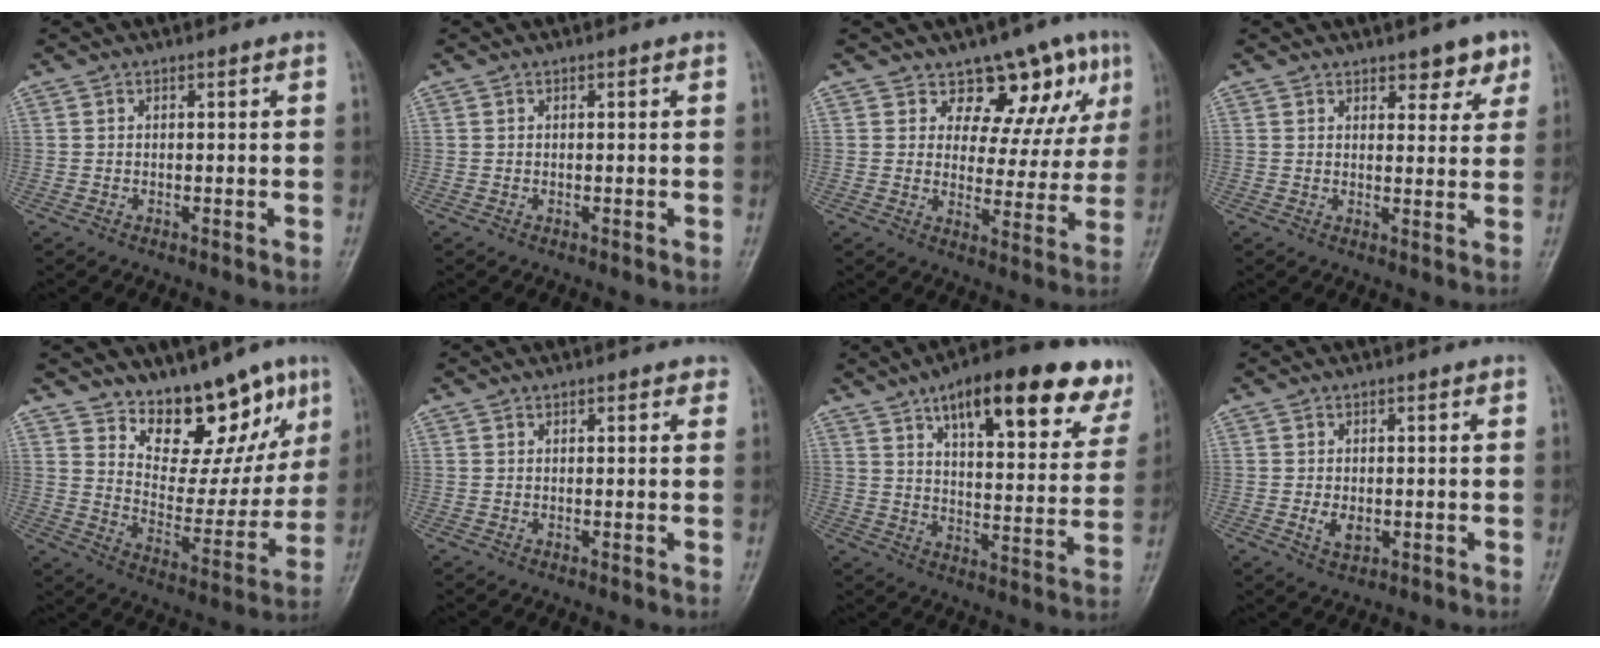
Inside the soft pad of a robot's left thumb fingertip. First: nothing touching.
{"total": 0.0}
{"total": 12.5, "force": [7.6, 7.5, 6.6], "torque": [-0.024, -0.033, 0.096]}
{"total": 4.9, "force": [3.3, 2.6, 2.6], "torque": [-0.001, -0.018, 0.042]}
{"total": 15.3, "force": [10.8, 7.5, 7.7], "torque": [-0.043, -0.072, 0.179]}
{"total": 1.1, "force": [0.7, 0.6, 0.6], "torque": [0.000, -0.002, 0.003]}
{"total": 23.3, "force": [14.3, 7.8, 16.6], "torque": [-0.190, -0.034, 0.197]}
{"total": 3.3, "force": [-0.6, 2.1, 2.4], "torque": [-0.041, -0.003, -0.007]}